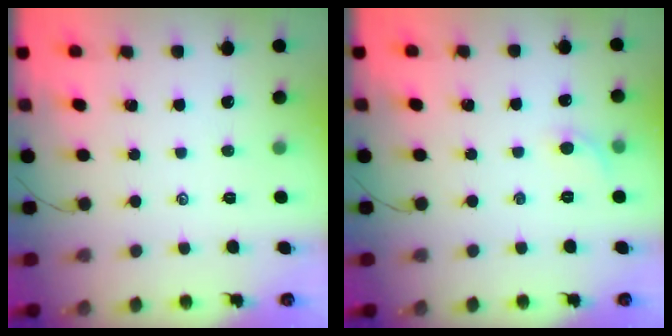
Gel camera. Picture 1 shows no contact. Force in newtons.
{"total": 4.2, "press": 3.9, "slide": 1.4}